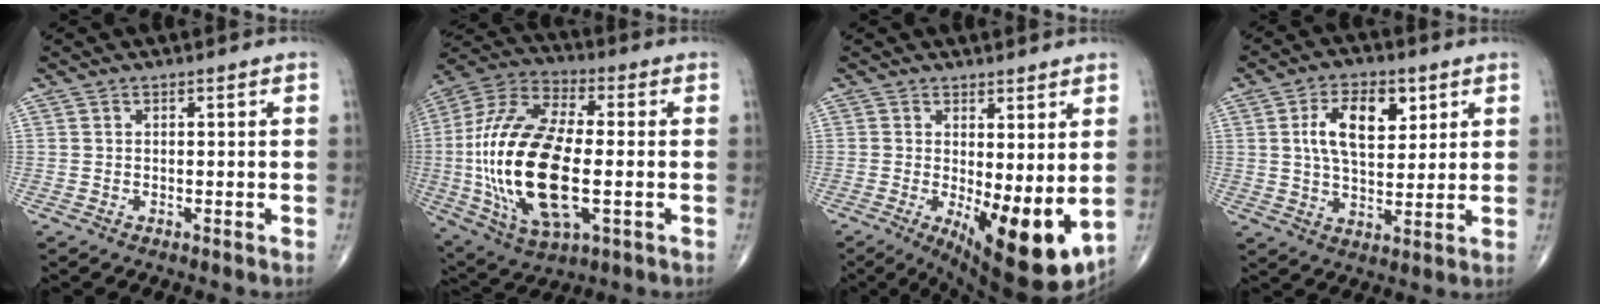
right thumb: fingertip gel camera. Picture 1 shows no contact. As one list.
[{"total": 26.2, "force": [-2.8, 11.8, 23.2], "torque": [-0.495, 0.003, -0.042]}, {"total": 13.3, "force": [-1.4, 4.9, 12.3], "torque": [-0.175, -0.032, -0.004]}, {"total": 11.3, "force": [3.5, 6.3, 8.7], "torque": [-0.126, -0.010, 0.061]}]